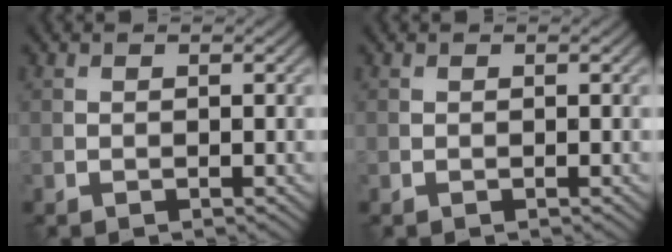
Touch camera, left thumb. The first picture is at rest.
{"total": 0.0}